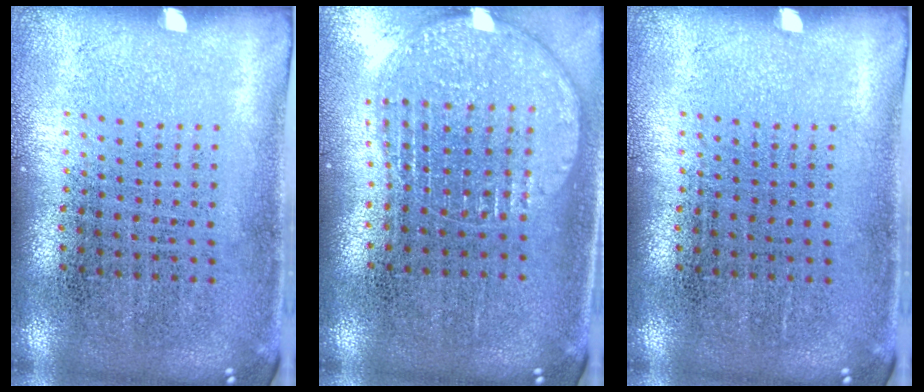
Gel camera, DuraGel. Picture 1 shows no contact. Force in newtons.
{"total": 1.5, "press": 1.4, "slide": 0.6}
{"total": 0.0}